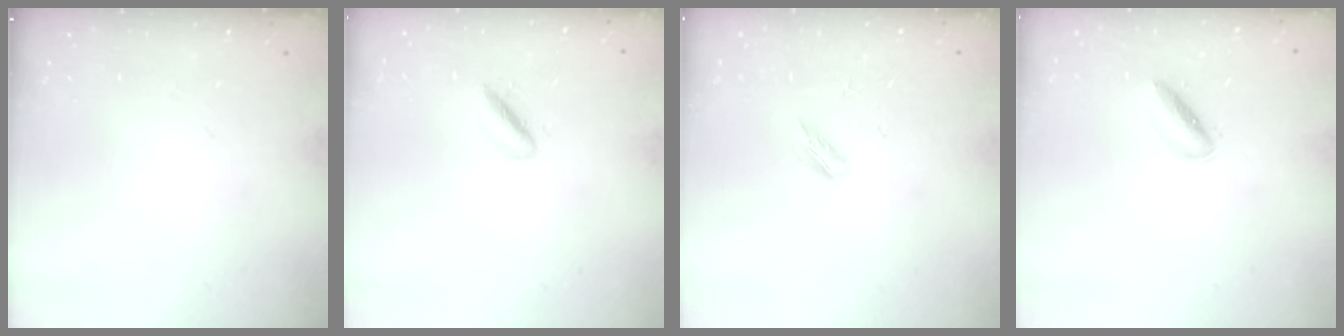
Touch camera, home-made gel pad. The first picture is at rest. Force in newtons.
{"total": 2.2, "press": 2.0, "slide": 1.0}
{"total": 2.2, "press": 2.1, "slide": 0.7}
{"total": 2.5, "press": 2.4, "slide": 0.3}